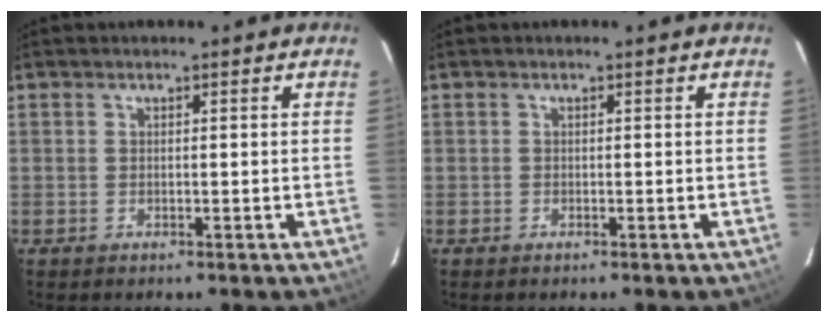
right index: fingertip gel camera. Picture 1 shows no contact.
{"total": 0.0}